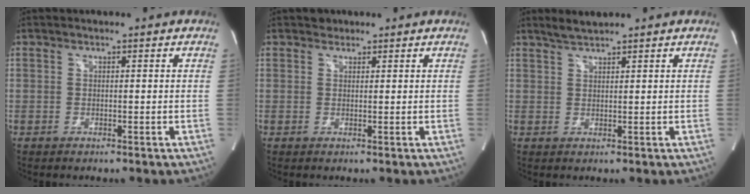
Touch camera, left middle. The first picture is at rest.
{"total": 1.1, "force": [0.8, 0.7, -0.1], "torque": [0.002, 0.000, 0.008]}
{"total": 2.3, "force": [2.2, -0.1, 0.8], "torque": [-0.022, 0.006, 0.042]}